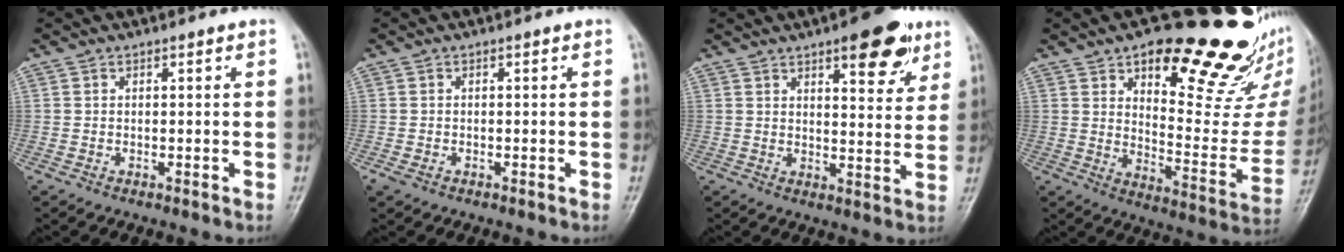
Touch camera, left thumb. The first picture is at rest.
{"total": 1.4, "force": [-0.6, 1.0, 0.8], "torque": [-0.021, -0.002, -0.010]}
{"total": 11.5, "force": [6.7, 4.2, 8.3], "torque": [-0.079, -0.031, 0.087]}
{"total": 25.2, "force": [16.3, 9.8, 16.5], "torque": [-0.163, -0.093, 0.229]}